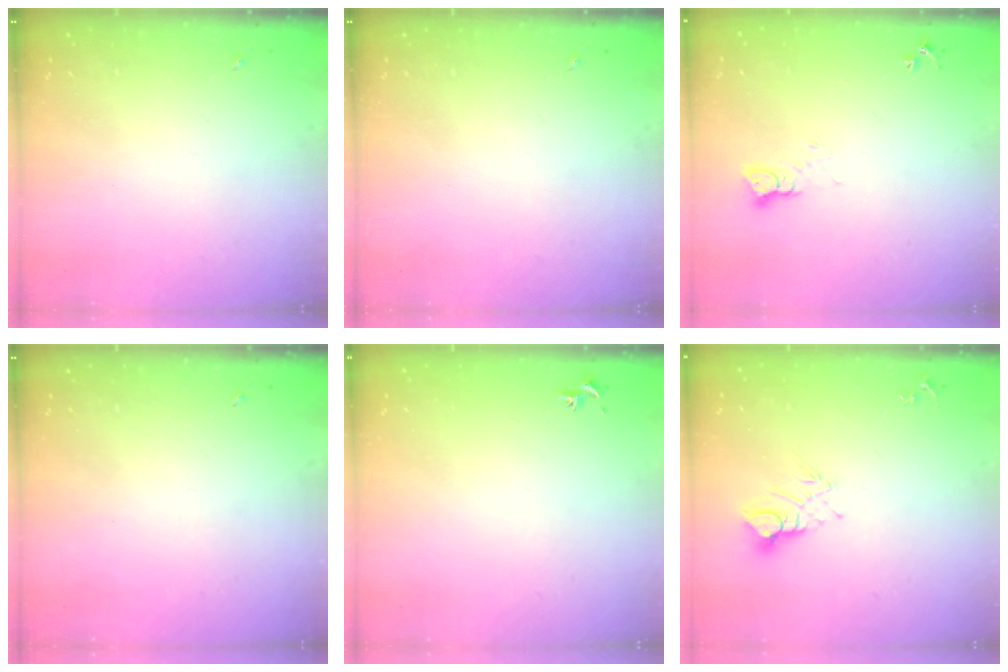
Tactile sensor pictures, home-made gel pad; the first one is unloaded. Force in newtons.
{"total": 0.0}
{"total": 3.3, "press": 3.3, "slide": 0.3}
{"total": 0.0}
{"total": 0.8, "press": 0.7, "slide": 0.3}
{"total": 6.2, "press": 6.2, "slide": 0.5}